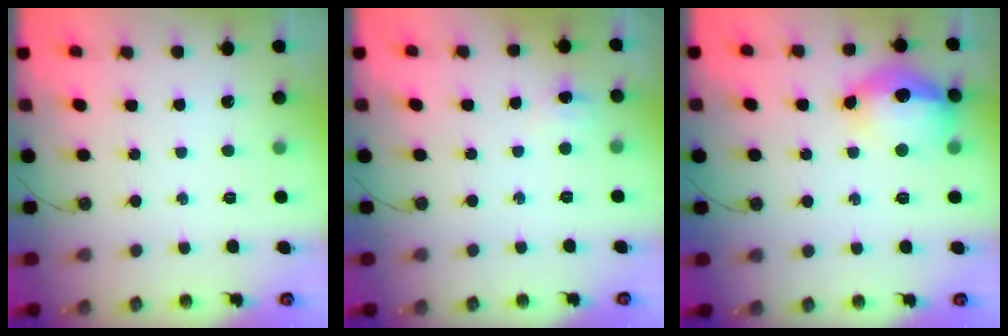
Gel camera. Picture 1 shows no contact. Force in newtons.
{"total": 5.8, "press": 2.7, "slide": 5.2}
{"total": 16.7, "press": 16.3, "slide": 3.5}